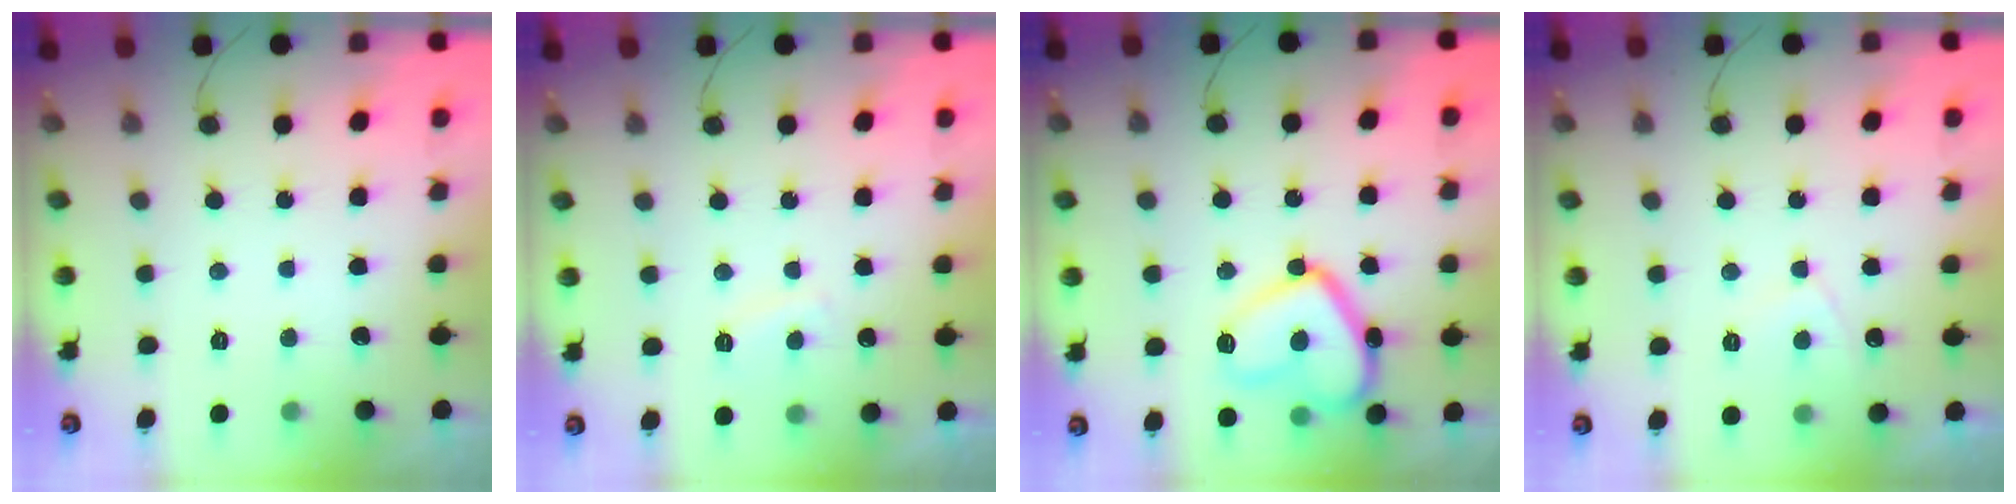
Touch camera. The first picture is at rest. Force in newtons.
{"total": 2.8, "press": 2.7, "slide": 0.6}
{"total": 14.7, "press": 14.7, "slide": 1.3}
{"total": 2.2, "press": 2.2, "slide": 0.5}